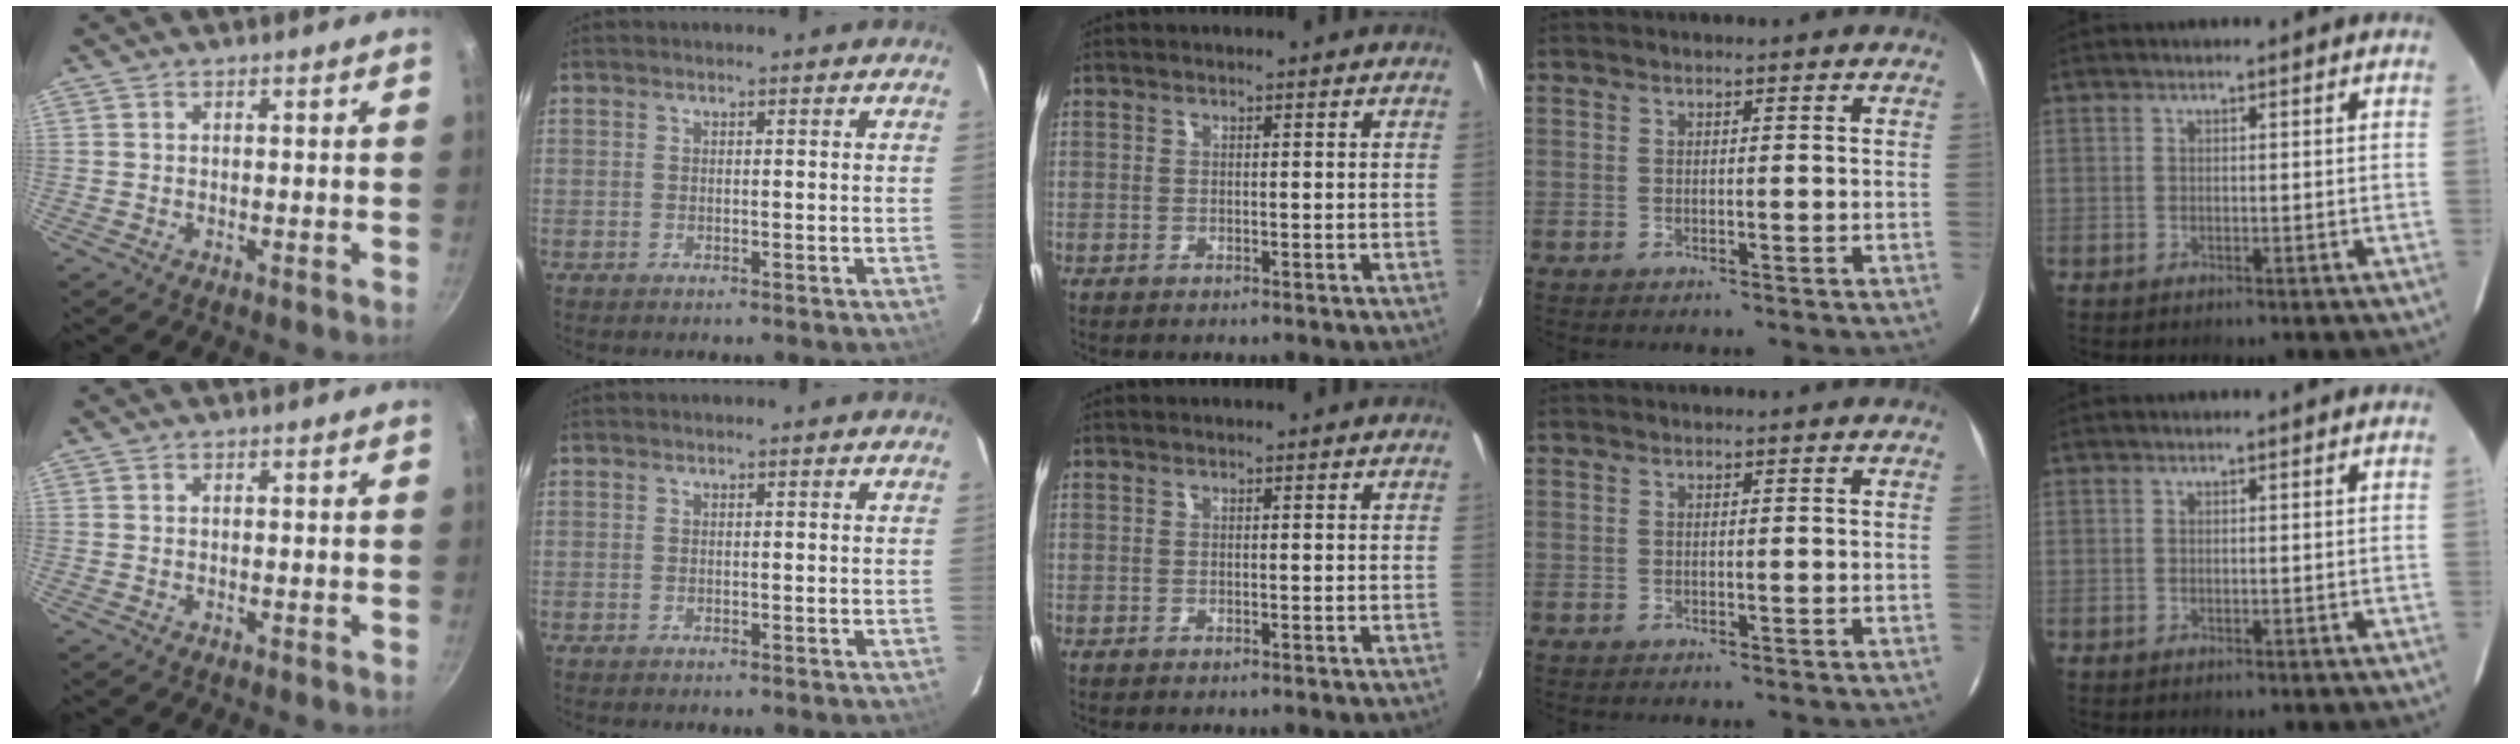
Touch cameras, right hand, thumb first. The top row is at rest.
{}